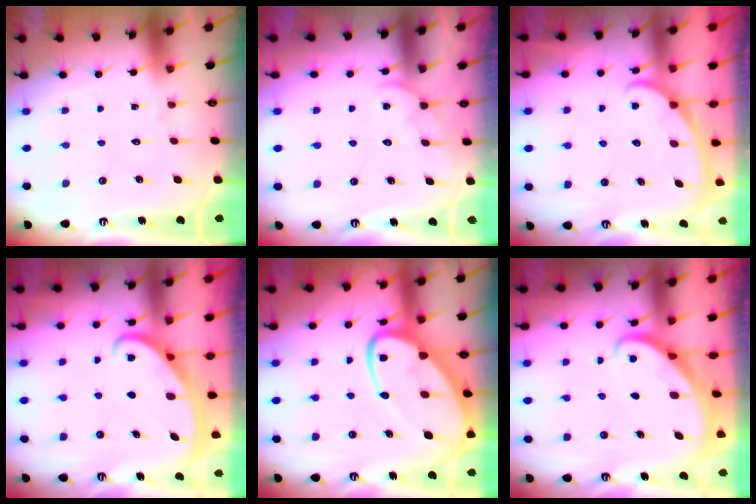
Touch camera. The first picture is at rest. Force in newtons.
{"total": 4.6, "press": 4.6, "slide": 0.4}
{"total": 2.9, "press": 2.9, "slide": 0.2}
{"total": 2.7, "press": 2.6, "slide": 0.3}
{"total": 15.0, "press": 14.9, "slide": 1.3}
{"total": 2.2, "press": 2.2, "slide": 0.3}